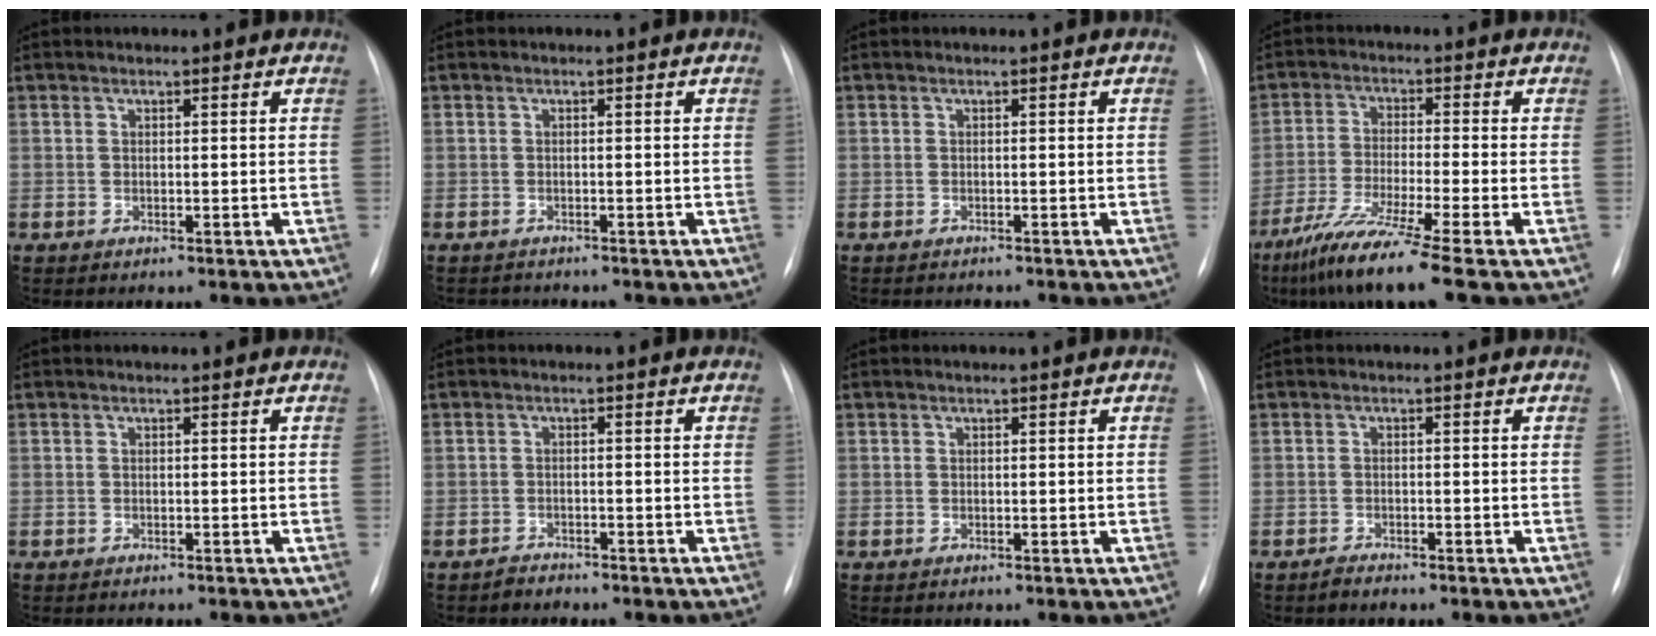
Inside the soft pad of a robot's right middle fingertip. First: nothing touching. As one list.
[{"total": 1.5, "force": [-1.4, 0.3, -0.2], "torque": [0.005, -0.007, -0.018]}, {"total": 1.7, "force": [-1.6, 0.2, 0.4], "torque": [-0.002, -0.007, -0.015]}, {"total": 10.7, "force": [-7.5, -1.5, 7.5], "torque": [-0.141, -0.045, -0.132]}, {"total": 0.9, "force": [-0.8, 0.2, 0.3], "torque": [-0.006, -0.004, -0.009]}, {"total": 1.5, "force": [-1.4, 0.5, -0.2], "torque": [-0.003, -0.002, -0.024]}, {"total": 0.0}, {"total": 1.3, "force": [-1.2, 0.2, 0.4], "torque": [-0.015, -0.003, -0.020]}]